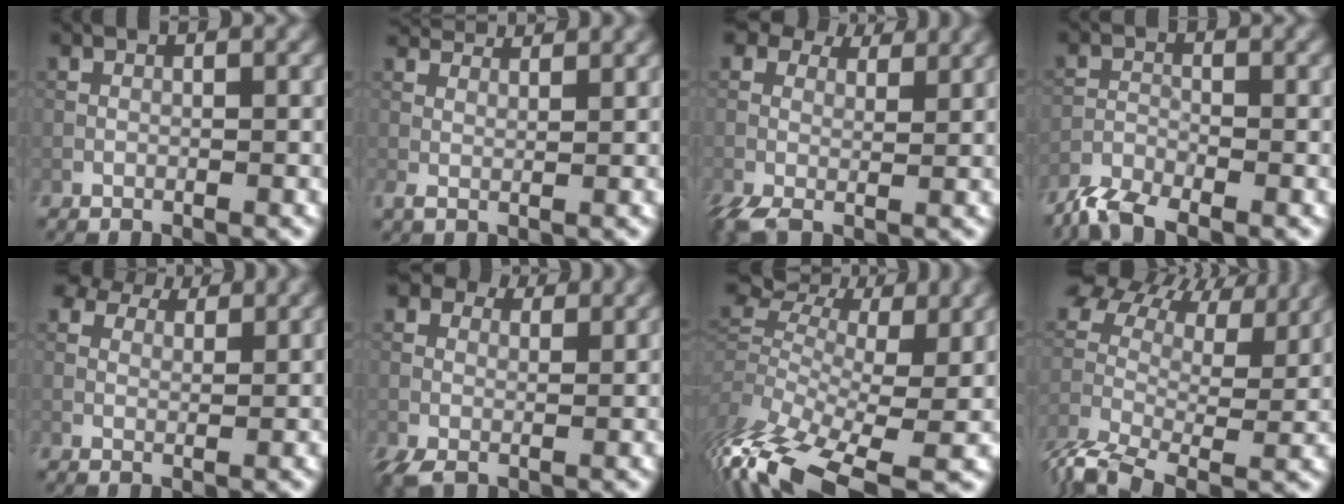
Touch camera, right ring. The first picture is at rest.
{"total": 4.3, "force": [3.6, 1.0, 2.0], "torque": [-0.059, 0.008, 0.053]}
{"total": 6.1, "force": [2.3, 3.8, 4.1], "torque": [-0.097, -0.004, 0.037]}
{"total": 4.1, "force": [-3.5, 0.9, 1.9], "torque": [-0.040, -0.009, -0.079]}
{"total": 6.7, "force": [5.4, 2.9, 2.6], "torque": [-0.069, -0.001, 0.089]}
{"total": 5.2, "force": [2.2, 3.5, 3.1], "torque": [-0.074, -0.005, 0.037]}
{"total": 9.6, "force": [-2.6, 5.0, 7.8], "torque": [-0.168, 0.015, -0.043]}
{"total": 9.8, "force": [2.1, 5.7, 7.7], "torque": [-0.176, 0.006, 0.042]}